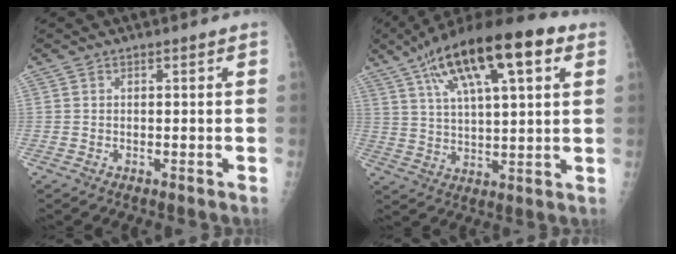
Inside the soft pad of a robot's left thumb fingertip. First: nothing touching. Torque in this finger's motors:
{"motor_torque": [0.46, 0.55, 1.64, -1.12, 0.24]}